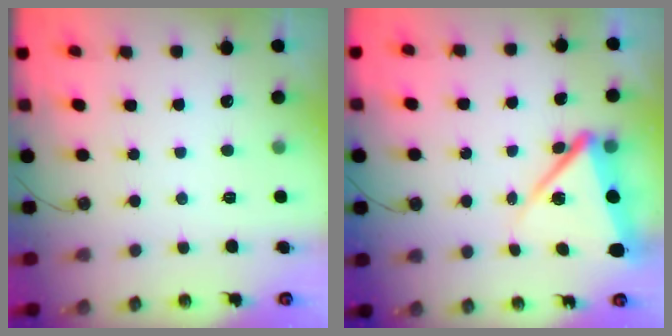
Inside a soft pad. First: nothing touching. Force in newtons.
{"total": 10.3, "press": 10.1, "slide": 1.9}